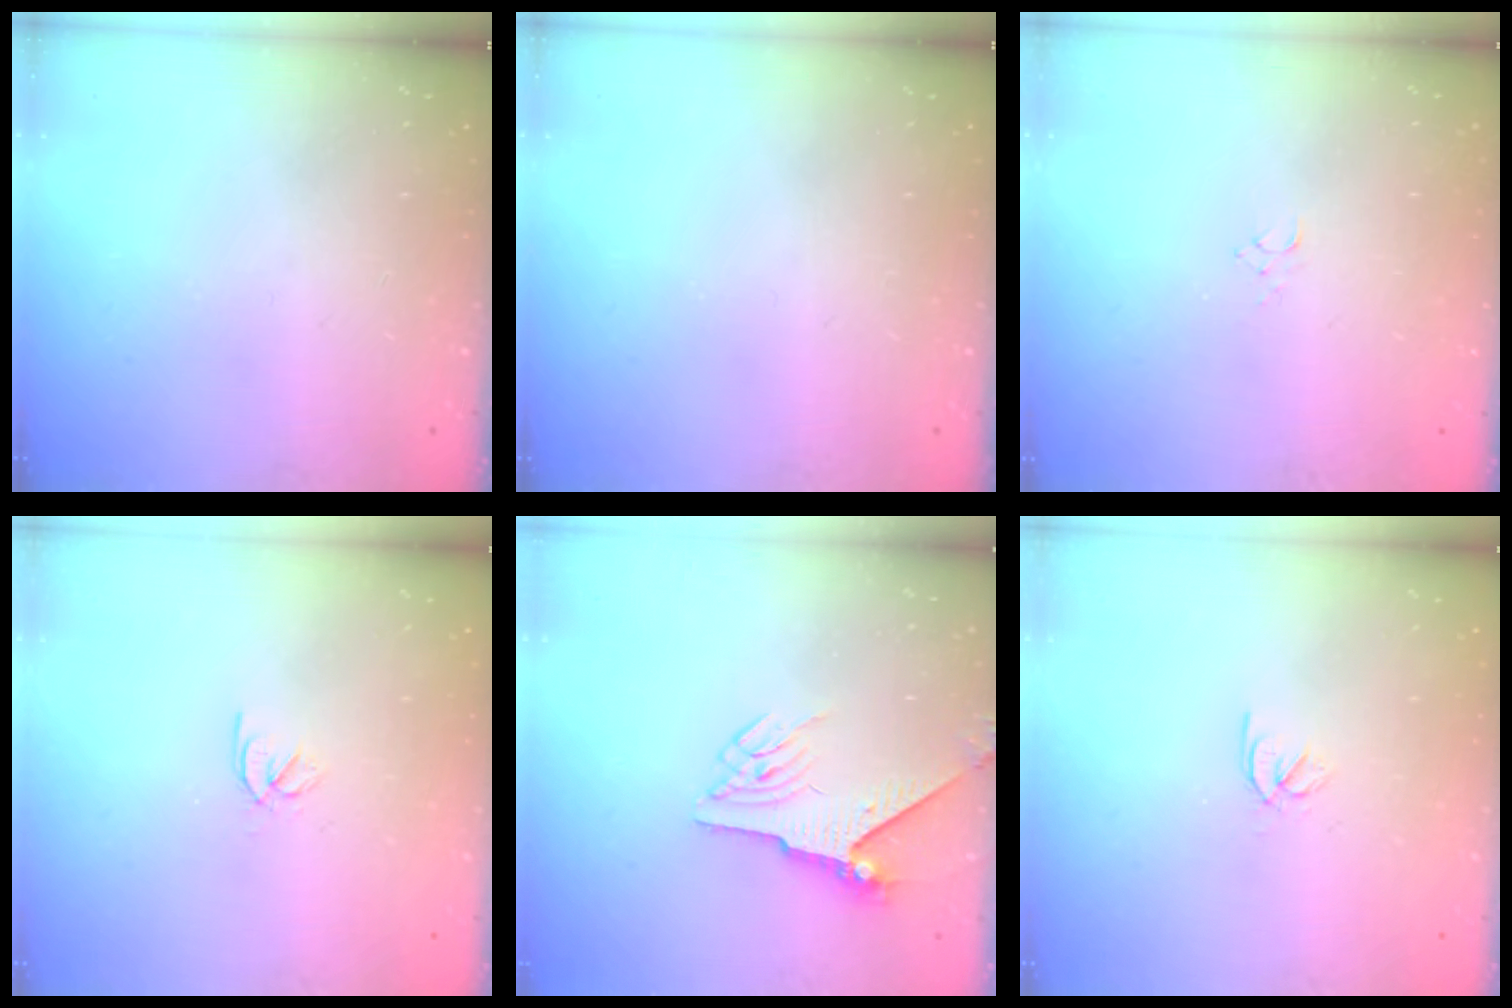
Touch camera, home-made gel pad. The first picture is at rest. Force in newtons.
{"total": 0.0}
{"total": 2.9, "press": 2.9, "slide": 0.3}
{"total": 2.4, "press": 2.3, "slide": 0.7}
{"total": 6.0, "press": 5.9, "slide": 1.0}
{"total": 2.4, "press": 2.3, "slide": 0.7}